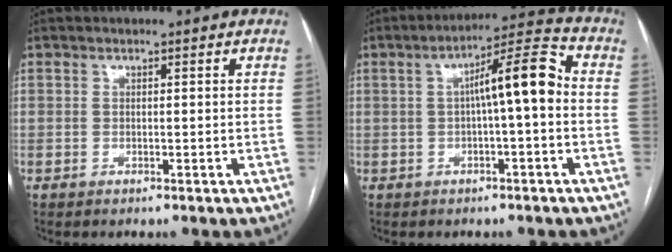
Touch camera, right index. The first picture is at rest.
{"total": 8.9, "force": [0.1, 0.9, 8.8], "torque": [-0.136, 0.028, -0.001]}